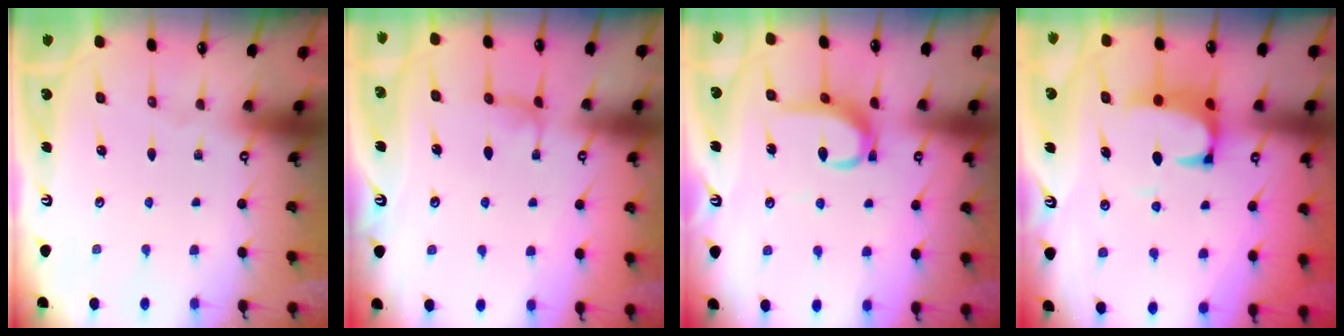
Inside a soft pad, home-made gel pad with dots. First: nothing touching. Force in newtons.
{"total": 0.6, "press": 0.6, "slide": 0.3}
{"total": 7.4, "press": 7.4, "slide": 0.5}
{"total": 2.5, "press": 2.3, "slide": 1.1}